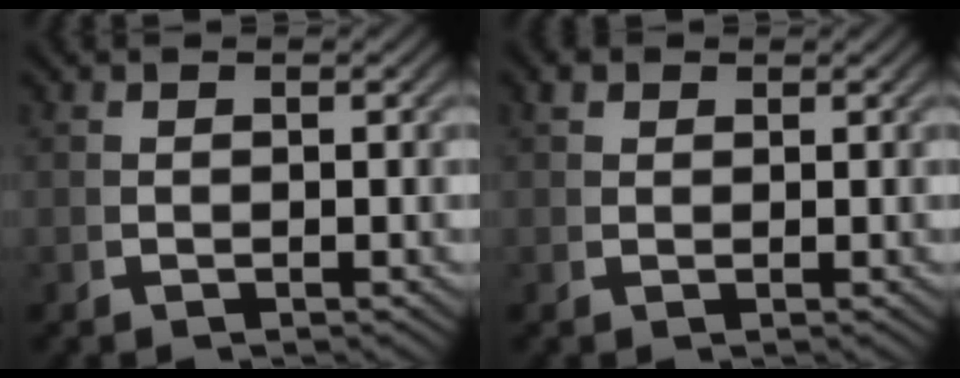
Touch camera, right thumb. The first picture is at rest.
{"total": 1.5, "force": [1.2, 0.8, 0.4], "torque": [-0.007, -0.002, 0.024]}